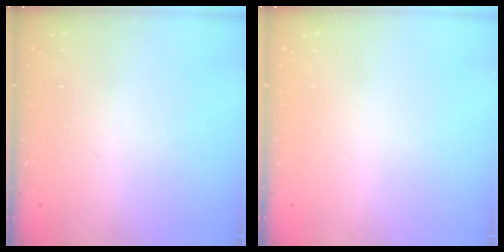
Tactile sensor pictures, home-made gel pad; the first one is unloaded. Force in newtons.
{"total": 0.0}